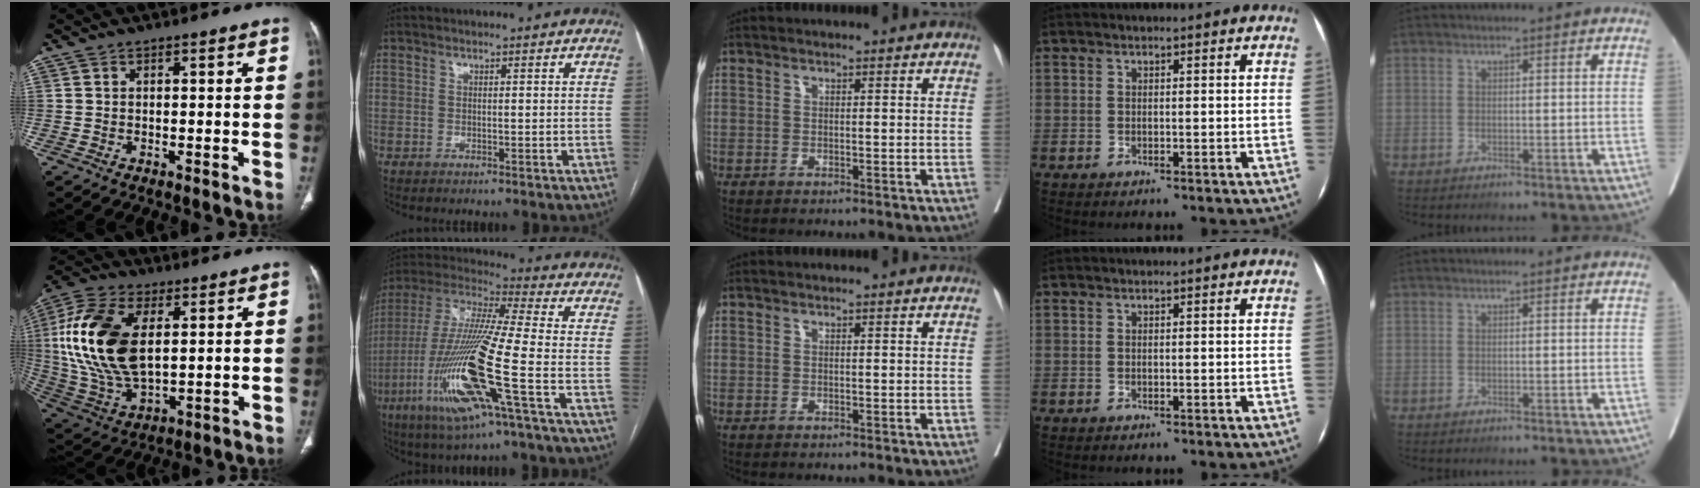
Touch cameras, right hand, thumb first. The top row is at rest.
{"thumb": {"total": 20.8, "force": [3.6, 11.4, 17.1], "torque": [-0.362, -0.009, 0.071]}, "index": {"total": 20.2, "force": [-6.9, 0.8, 18.9], "torque": [-0.418, -0.023, -0.137]}}